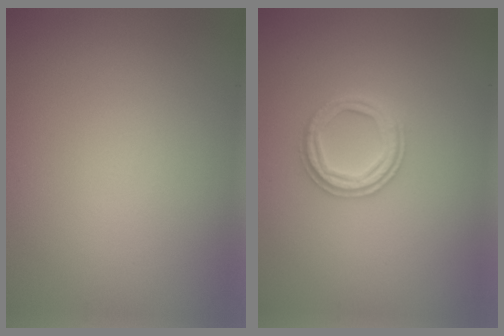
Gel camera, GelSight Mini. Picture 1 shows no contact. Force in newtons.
{"total": 2.4, "press": 2.4, "slide": 0.3}